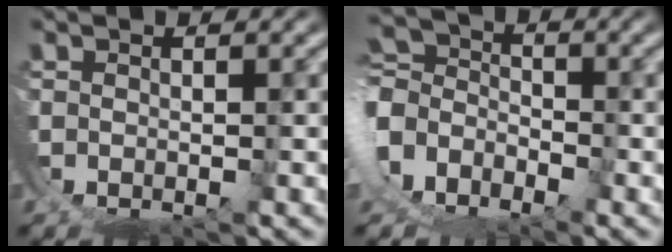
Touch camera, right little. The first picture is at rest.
{"total": 7.7, "force": [-0.6, 7.5, 1.5], "torque": [-0.073, -0.015, -0.025]}